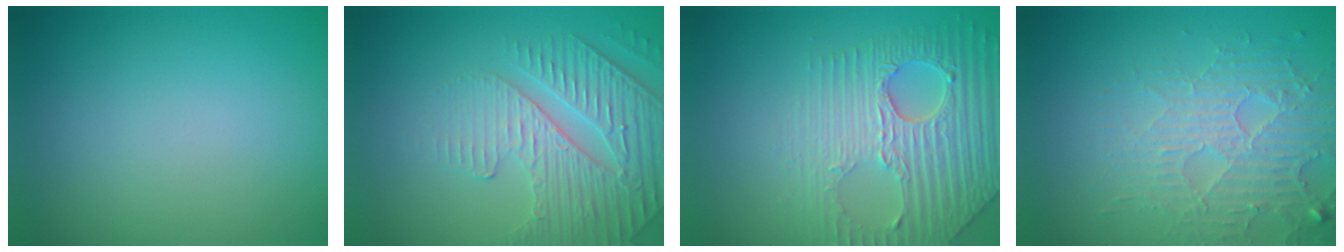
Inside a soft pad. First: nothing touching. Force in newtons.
{"total": 4.2, "press": 4.0, "slide": 1.4}
{"total": 5.4, "press": 4.8, "slide": 2.4}
{"total": 3.8, "press": 3.6, "slide": 1.2}